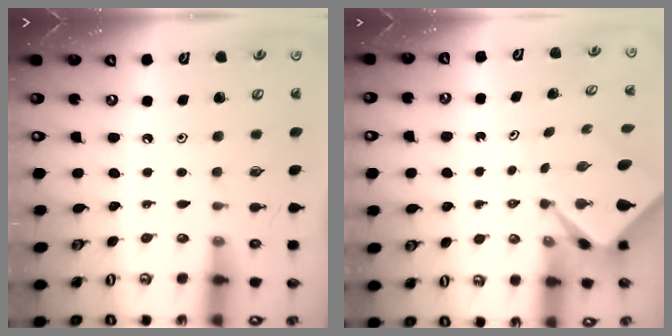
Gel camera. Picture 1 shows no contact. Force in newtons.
{"total": 2.4, "press": 2.4, "slide": 0.2}